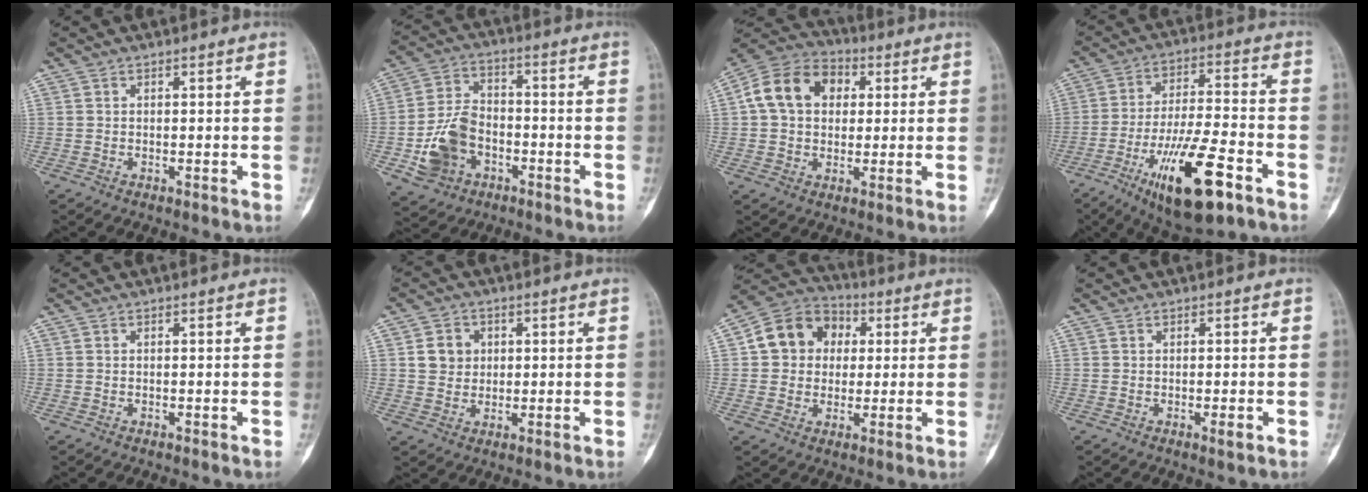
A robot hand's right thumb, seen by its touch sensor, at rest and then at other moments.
{"total": 11.4, "force": [-3.6, 8.5, 6.6], "torque": [-0.114, 0.028, -0.066]}
{"total": 13.5, "force": [2.7, 10.3, 8.3], "torque": [-0.131, 0.021, 0.036]}
{"total": 17.9, "force": [-8.8, 5.3, 14.7], "torque": [-0.258, 0.036, -0.140]}
{"total": 0.0}
{"total": 5.2, "force": [1.2, 4.7, 2.0], "torque": [-0.010, -0.001, 0.021]}
{"total": 12.0, "force": [2.2, 10.1, 6.0], "torque": [-0.073, 0.015, 0.026]}
{"total": 1.3, "force": [-0.5, 0.2, 1.2], "torque": [-0.018, -0.003, -0.007]}